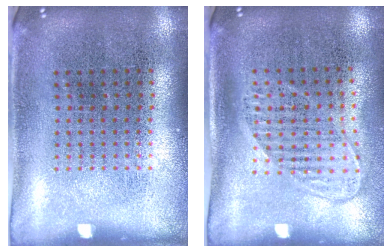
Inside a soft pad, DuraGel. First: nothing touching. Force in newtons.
{"total": 1.5, "press": 1.2, "slide": 0.8}